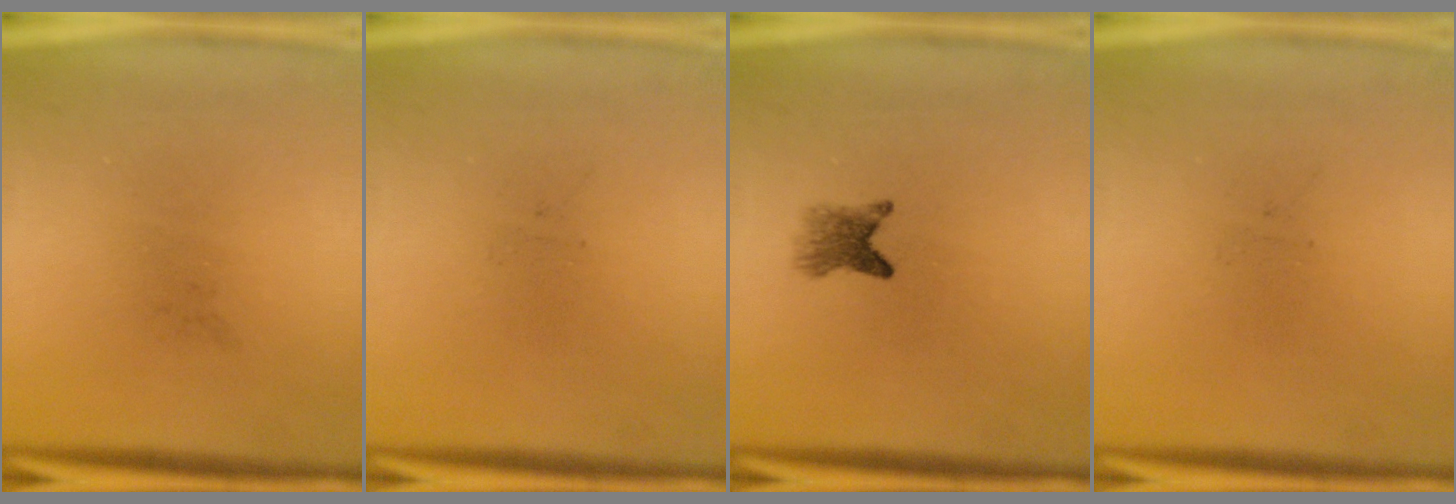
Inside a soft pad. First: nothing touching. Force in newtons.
{"total": 0.0}
{"total": 2.9}
{"total": 0.0}